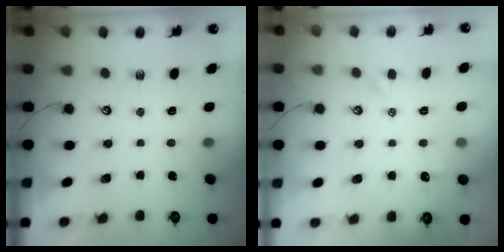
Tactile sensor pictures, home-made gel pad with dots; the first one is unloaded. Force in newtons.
{"total": 1.2, "press": 1.1, "slide": 0.4}